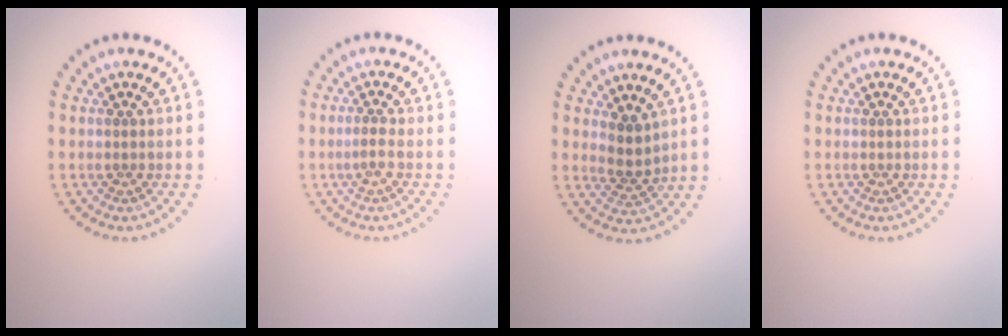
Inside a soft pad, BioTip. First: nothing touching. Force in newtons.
{"total": 1.1, "press": 0.8, "slide": 0.7}
{"total": 2.3, "press": 1.9, "slide": 1.4}
{"total": 0.0}